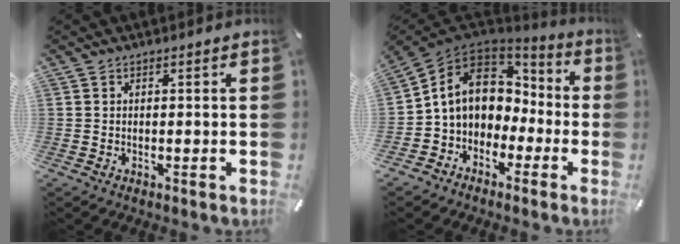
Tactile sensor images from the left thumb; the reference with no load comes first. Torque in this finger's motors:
{"motor_torque": [0.35, 2.19, 1.25, 1.05, 0.10]}